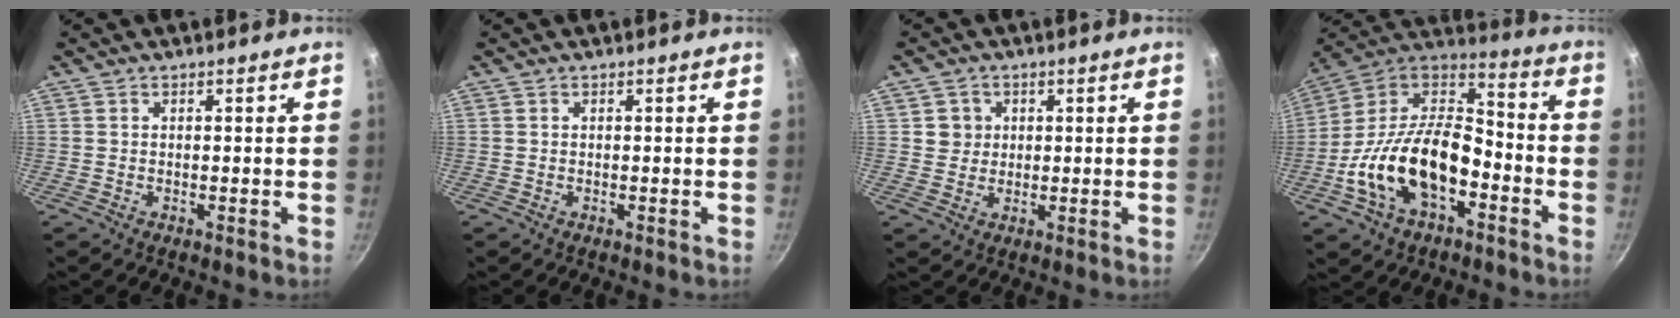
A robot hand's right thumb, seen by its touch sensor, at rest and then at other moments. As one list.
[{"total": 0.0}, {"total": 3.6, "force": [0.9, 3.5, 0.6], "torque": [0.015, 0.006, 0.014]}, {"total": 22.0, "force": [-6.9, 12.5, 16.7], "torque": [-0.283, 0.059, -0.137]}]